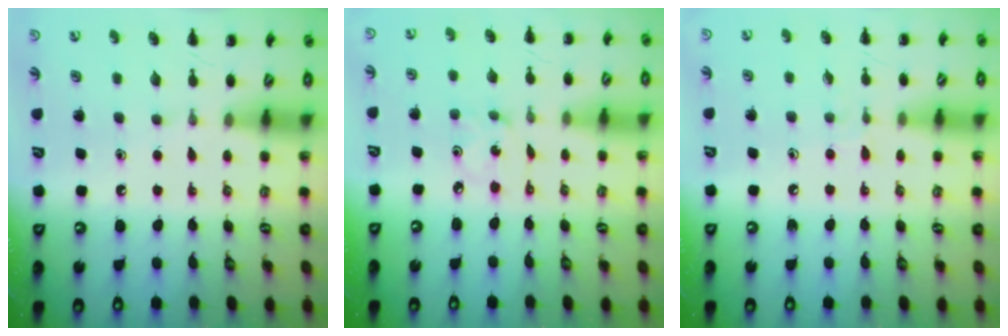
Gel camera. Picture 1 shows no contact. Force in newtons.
{"total": 1.5, "press": 1.4, "slide": 0.5}
{"total": 4.2, "press": 3.7, "slide": 1.8}